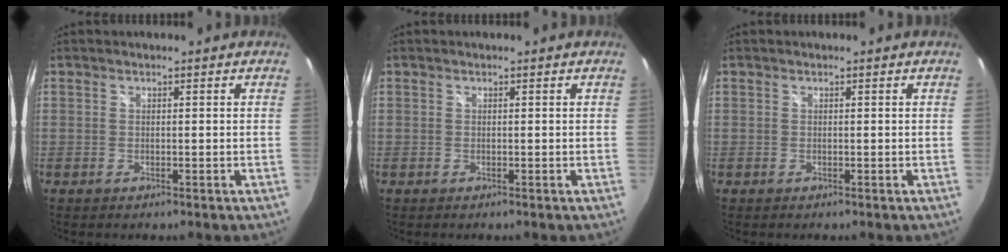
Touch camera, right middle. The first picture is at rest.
{"total": 0.0}
{"total": 0.0}